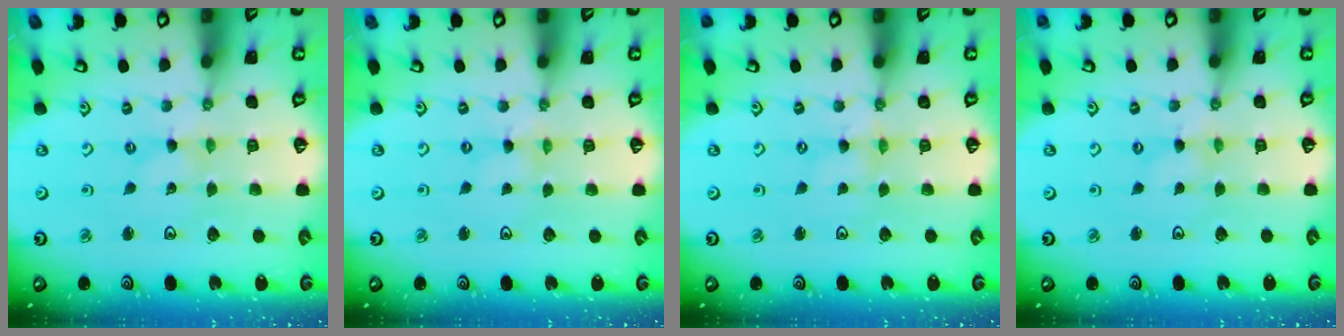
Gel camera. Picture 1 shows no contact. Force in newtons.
{"total": 0.0}
{"total": 0.7, "press": 0.7, "slide": 0.2}
{"total": 0.0}